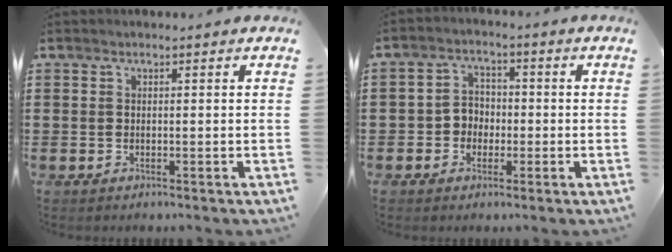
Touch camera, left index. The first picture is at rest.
{"total": 3.6, "force": [-1.3, 3.1, 1.4], "torque": [-0.036, 0.009, -0.031]}